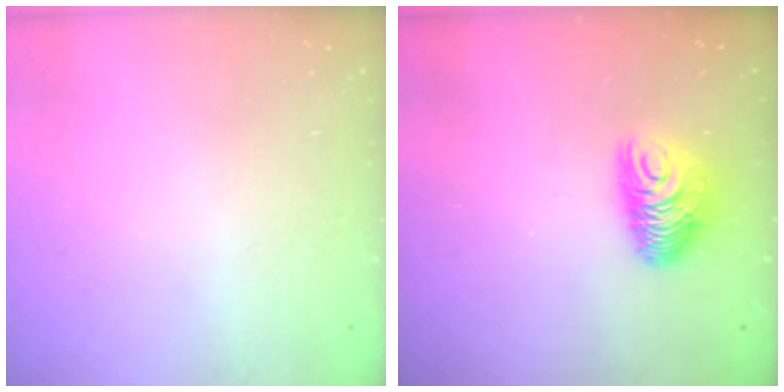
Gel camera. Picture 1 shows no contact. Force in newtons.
{"total": 9.7, "press": 9.7, "slide": 0.6}